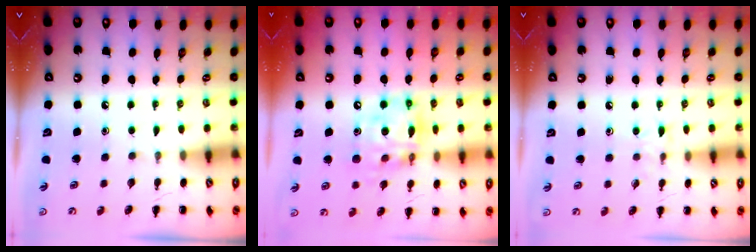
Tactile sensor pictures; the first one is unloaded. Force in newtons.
{"total": 14.5, "press": 14.0, "slide": 3.6}
{"total": 5.4, "press": 5.2, "slide": 1.2}